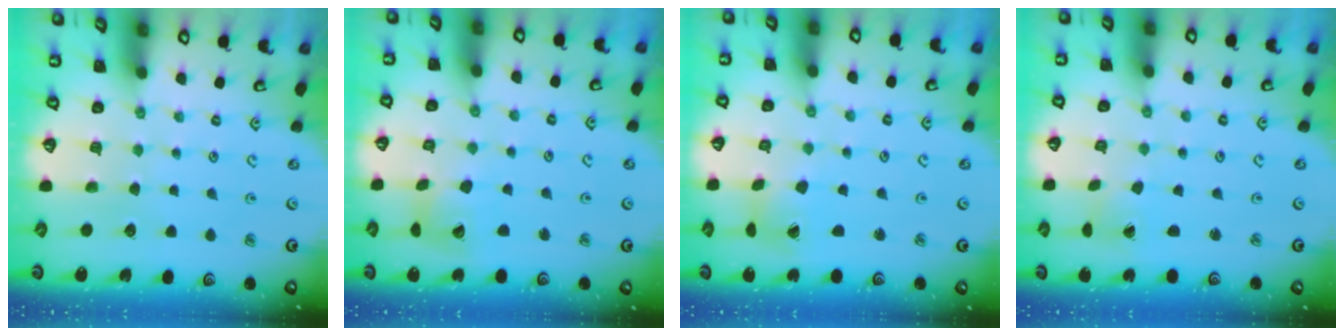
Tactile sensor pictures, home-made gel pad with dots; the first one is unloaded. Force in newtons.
{"total": 9.2, "press": 9.1, "slide": 1.2}
{"total": 3.0, "press": 2.9, "slide": 0.5}
{"total": 1.4, "press": 1.4, "slide": 0.3}